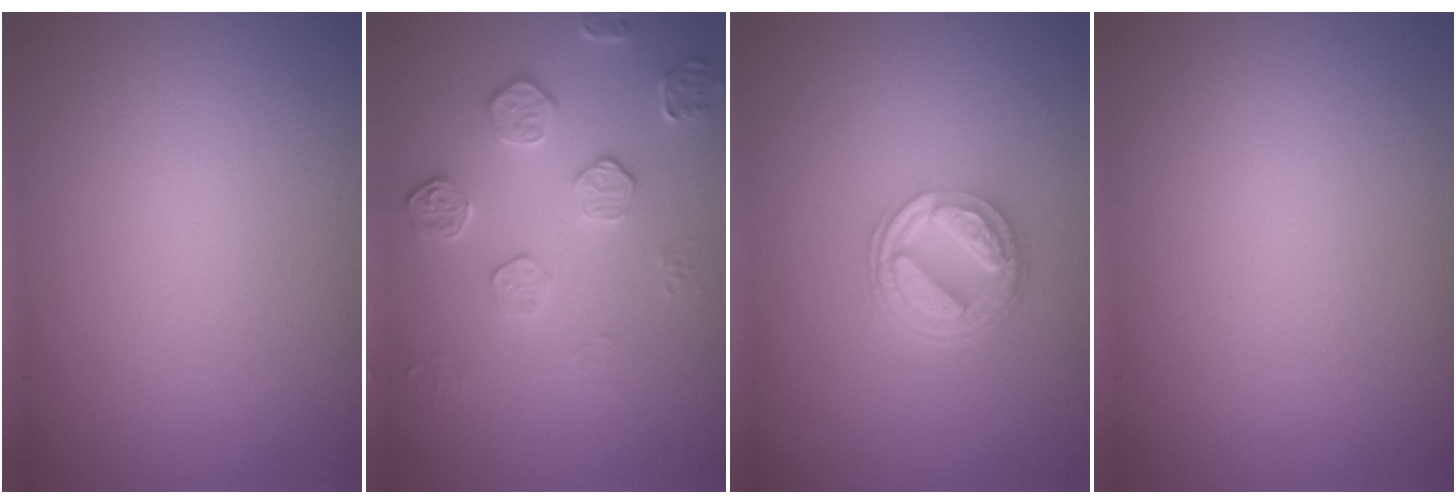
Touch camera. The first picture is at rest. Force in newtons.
{"total": 2.2, "press": 1.8, "slide": 1.2}
{"total": 5.2, "press": 3.8, "slide": 3.6}
{"total": 0.0}